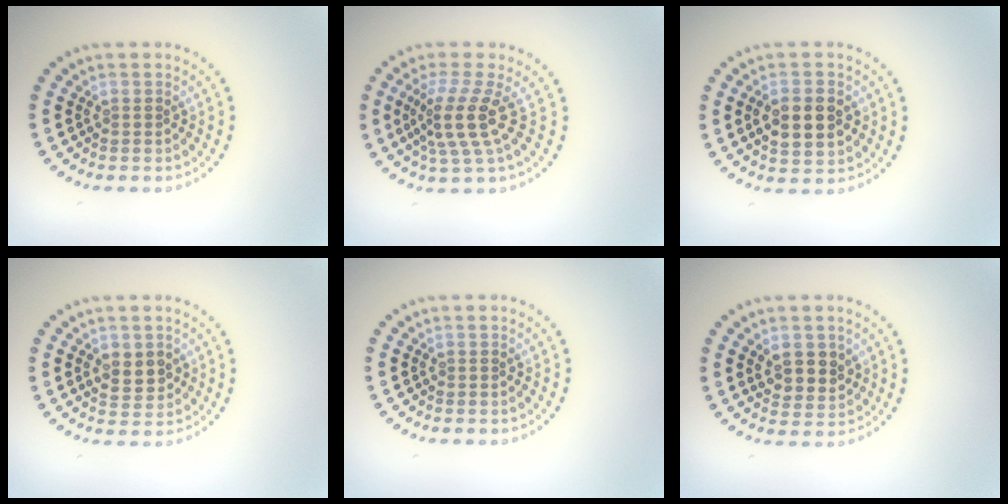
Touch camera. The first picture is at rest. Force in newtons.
{"total": 3.8, "press": 2.7, "slide": 2.6}
{"total": 4.6, "press": 4.6, "slide": 0.3}
{"total": 2.5, "press": 2.5, "slide": 0.4}
{"total": 0.0}
{"total": 2.9, "press": 2.7, "slide": 0.9}